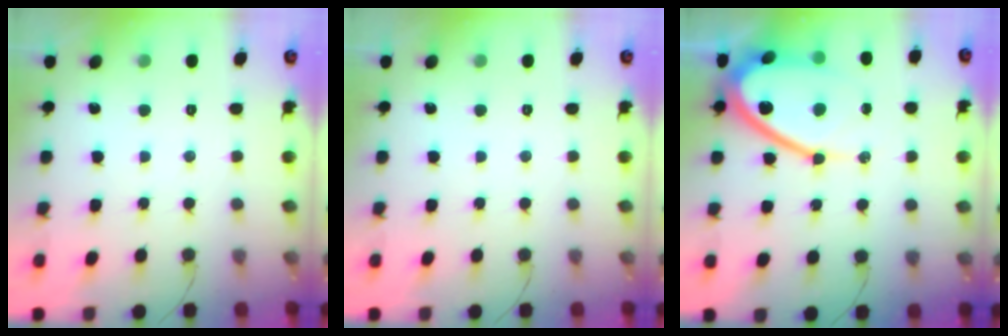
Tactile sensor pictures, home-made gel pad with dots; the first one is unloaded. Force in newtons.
{"total": 0.0}
{"total": 16.7, "press": 16.7, "slide": 1.4}